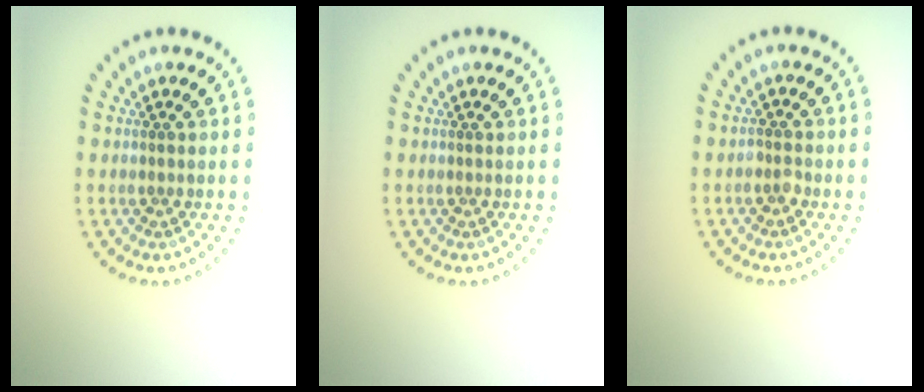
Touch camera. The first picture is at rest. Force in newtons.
{"total": 0.0}
{"total": 1.2, "press": 1.1, "slide": 0.4}